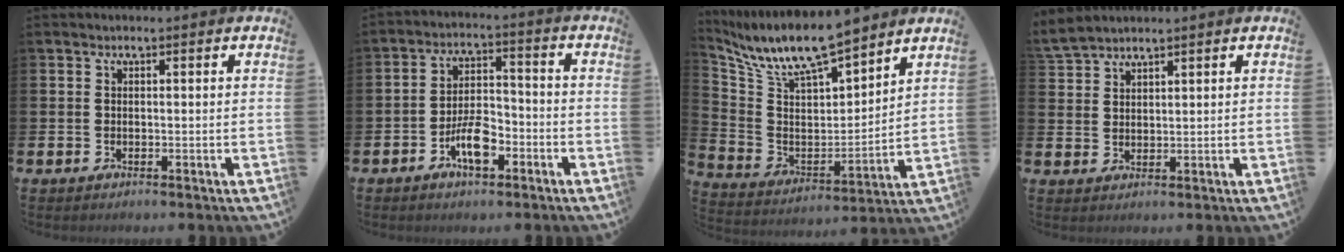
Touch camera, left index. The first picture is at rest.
{"total": 5.9, "force": [-3.0, 2.6, 4.4], "torque": [-0.088, 0.011, -0.057]}
{"total": 10.0, "force": [9.1, 2.1, 3.4], "torque": [-0.102, -0.060, 0.159]}
{"total": 3.2, "force": [3.2, 0.3, 0.1], "torque": [-0.006, -0.011, 0.060]}